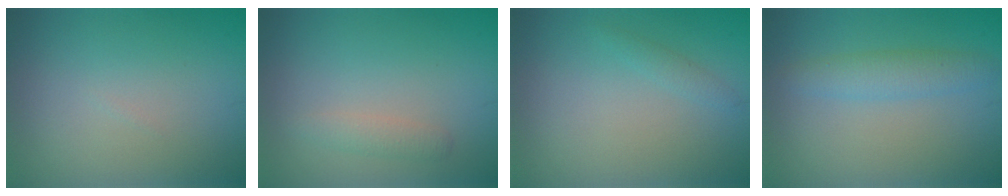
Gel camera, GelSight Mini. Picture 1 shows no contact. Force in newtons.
{"total": 1.3, "press": 1.3, "slide": 0.0}
{"total": 0.8, "press": 0.8, "slide": 0.1}
{"total": 2.5, "press": 2.5, "slide": 0.1}